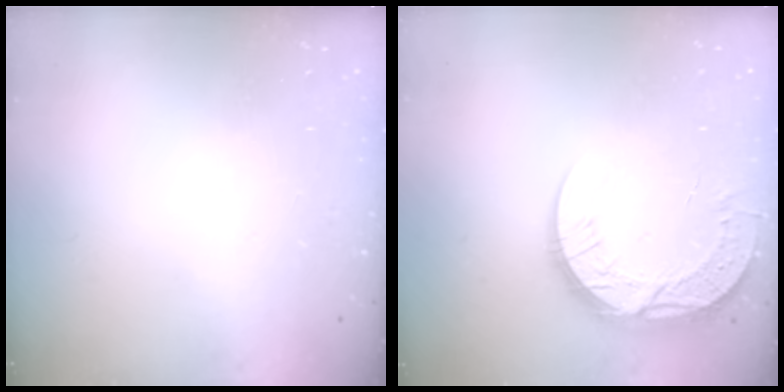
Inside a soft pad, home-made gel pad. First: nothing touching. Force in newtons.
{"total": 13.2, "press": 13.2, "slide": 1.0}